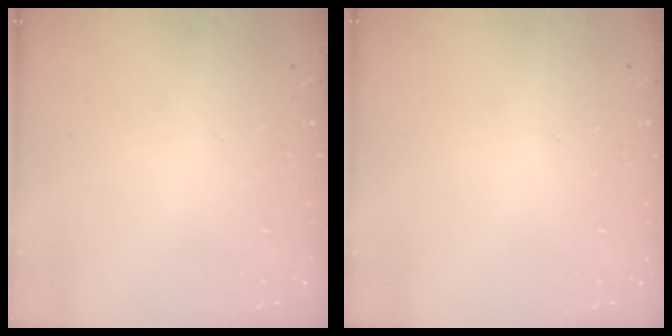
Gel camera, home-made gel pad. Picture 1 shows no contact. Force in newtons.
{"total": 0.0}